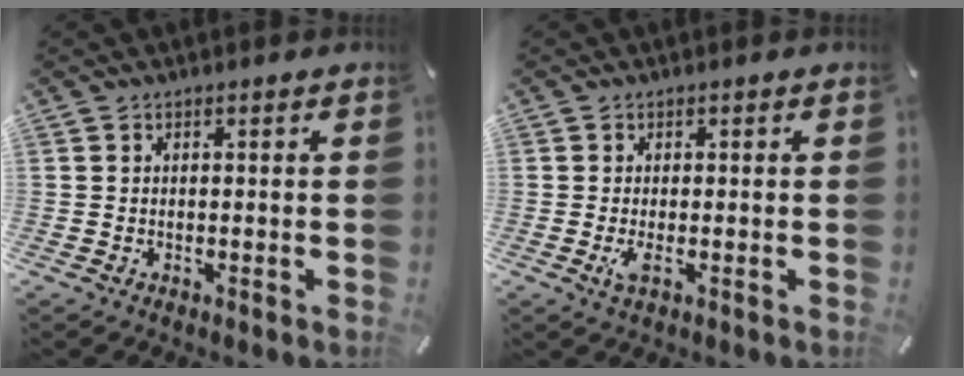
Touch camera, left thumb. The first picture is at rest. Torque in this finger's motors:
{"motor_torque": [1.65, 1.76, 0.73, -0.75, 0.17]}